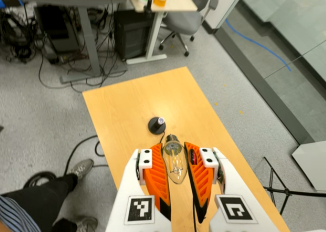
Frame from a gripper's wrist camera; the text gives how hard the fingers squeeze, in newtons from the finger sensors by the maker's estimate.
{"total": 22.9, "left": 25.9, "right": 19.9}